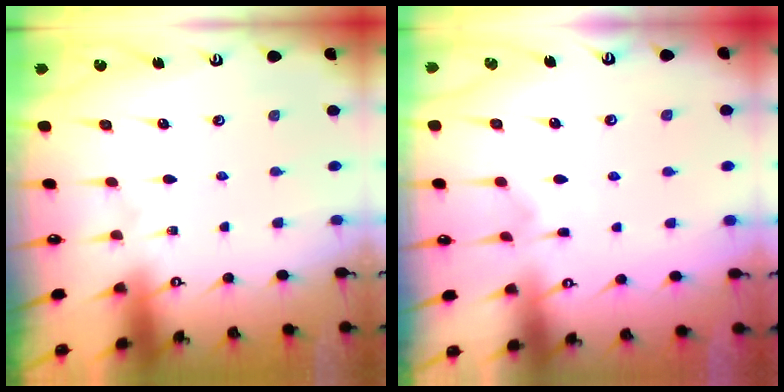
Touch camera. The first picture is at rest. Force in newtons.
{"total": 3.3, "press": 3.3, "slide": 0.7}